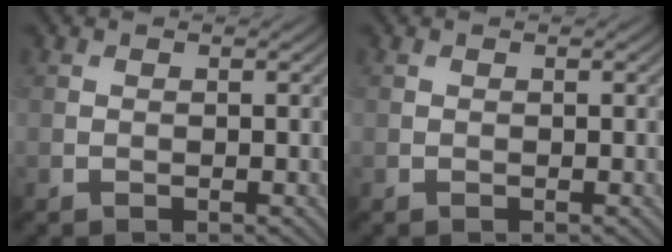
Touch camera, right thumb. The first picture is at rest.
{"total": 0.0}